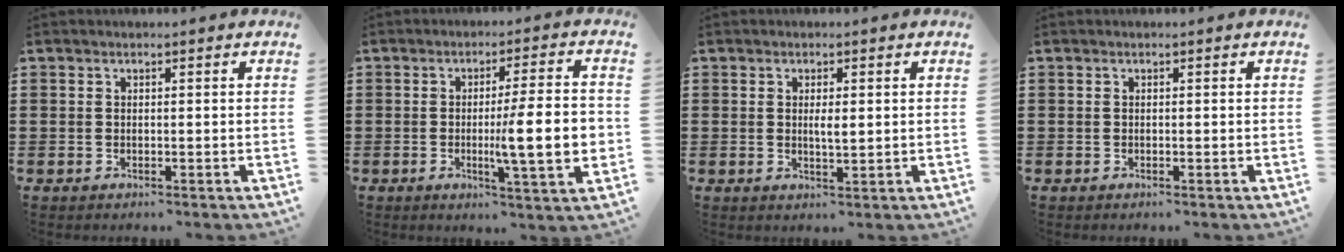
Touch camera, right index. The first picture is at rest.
{"total": 11.2, "force": [-1.2, 1.5, 11.0], "torque": [-0.161, -0.011, -0.023]}
{"total": 2.2, "force": [0.3, 0.5, 2.1], "torque": [-0.040, 0.002, 0.003]}
{"total": 0.0}